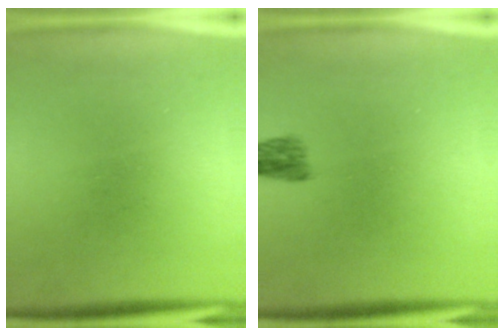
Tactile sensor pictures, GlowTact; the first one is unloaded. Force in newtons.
{"total": 2.5}